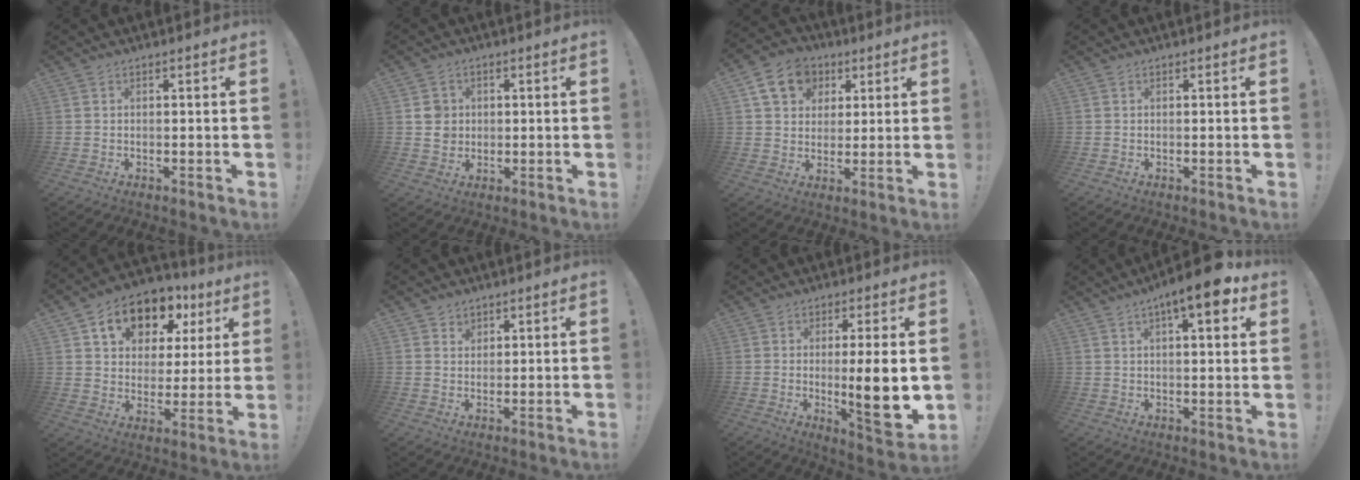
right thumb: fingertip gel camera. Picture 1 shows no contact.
{"total": 5.0, "force": [0.8, 4.8, 1.3], "torque": [-0.005, 0.000, 0.014]}
{"total": 12.3, "force": [5.2, 9.9, 5.0], "torque": [-0.067, -0.018, 0.102]}
{"total": 0.0}
{"total": 14.6, "force": [8.1, 9.5, 7.5], "torque": [-0.116, -0.046, 0.147]}
{"total": 2.3, "force": [1.6, 1.7, 0.2], "torque": [0.005, -0.010, 0.027]}
{"total": 11.8, "force": [-0.4, 1.7, 11.6], "torque": [-0.161, -0.016, -0.007]}
{"total": 10.0, "force": [5.3, 2.8, 8.1], "torque": [-0.102, -0.029, 0.081]}